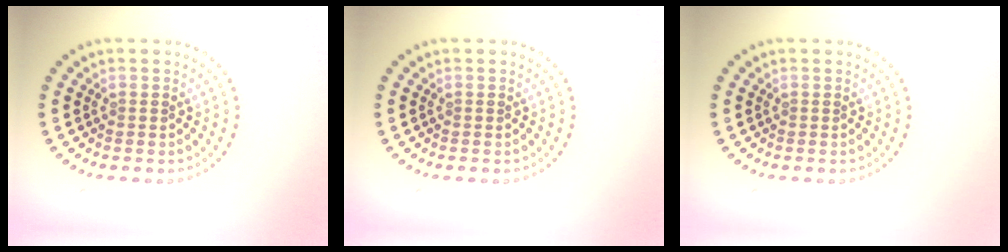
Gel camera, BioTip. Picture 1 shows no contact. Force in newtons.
{"total": 0.0}
{"total": 0.0}